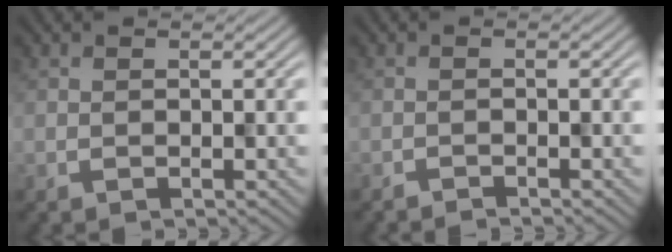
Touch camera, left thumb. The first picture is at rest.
{"total": 1.3, "force": [-1.3, 0.0, 0.0], "torque": [0.002, 0.000, -0.022]}